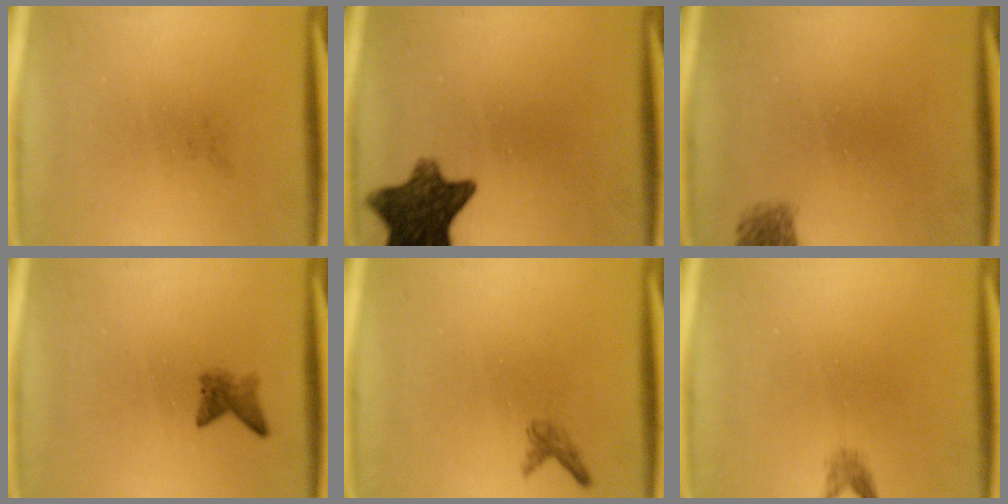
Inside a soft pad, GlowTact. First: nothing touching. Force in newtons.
{"total": 11.0}
{"total": 1.8}
{"total": 1.9}
{"total": 1.1}
{"total": 1.2}